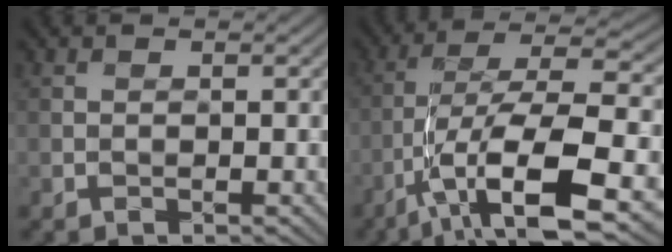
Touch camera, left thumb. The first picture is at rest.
{"total": 13.2, "force": [-5.7, 4.2, 11.2], "torque": [-0.208, -0.006, -0.100]}